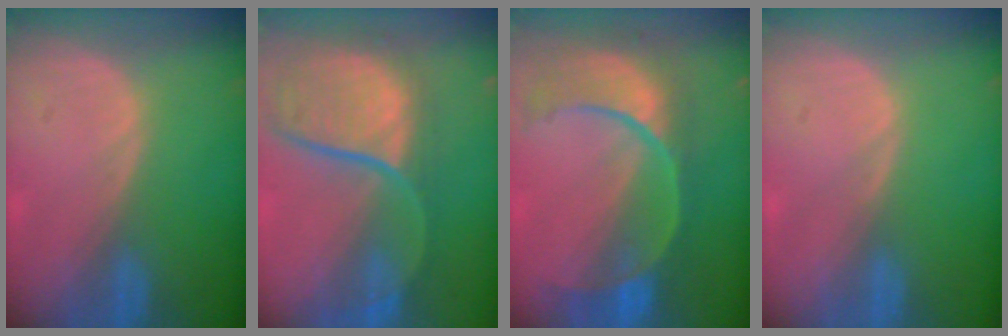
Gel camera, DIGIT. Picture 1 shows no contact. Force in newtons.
{"total": 12.0, "press": 9.8, "slide": 6.9}
{"total": 11.2, "press": 9.4, "slide": 6.1}
{"total": 0.0}